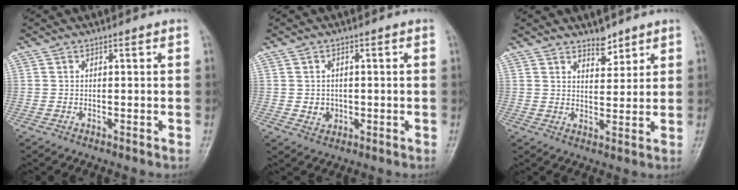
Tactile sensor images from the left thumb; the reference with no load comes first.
{"total": 2.9, "force": [-0.3, 2.6, 1.3], "torque": [-0.007, 0.002, 0.003]}
{"total": 3.9, "force": [3.1, 1.8, 1.4], "torque": [-0.004, -0.025, 0.052]}